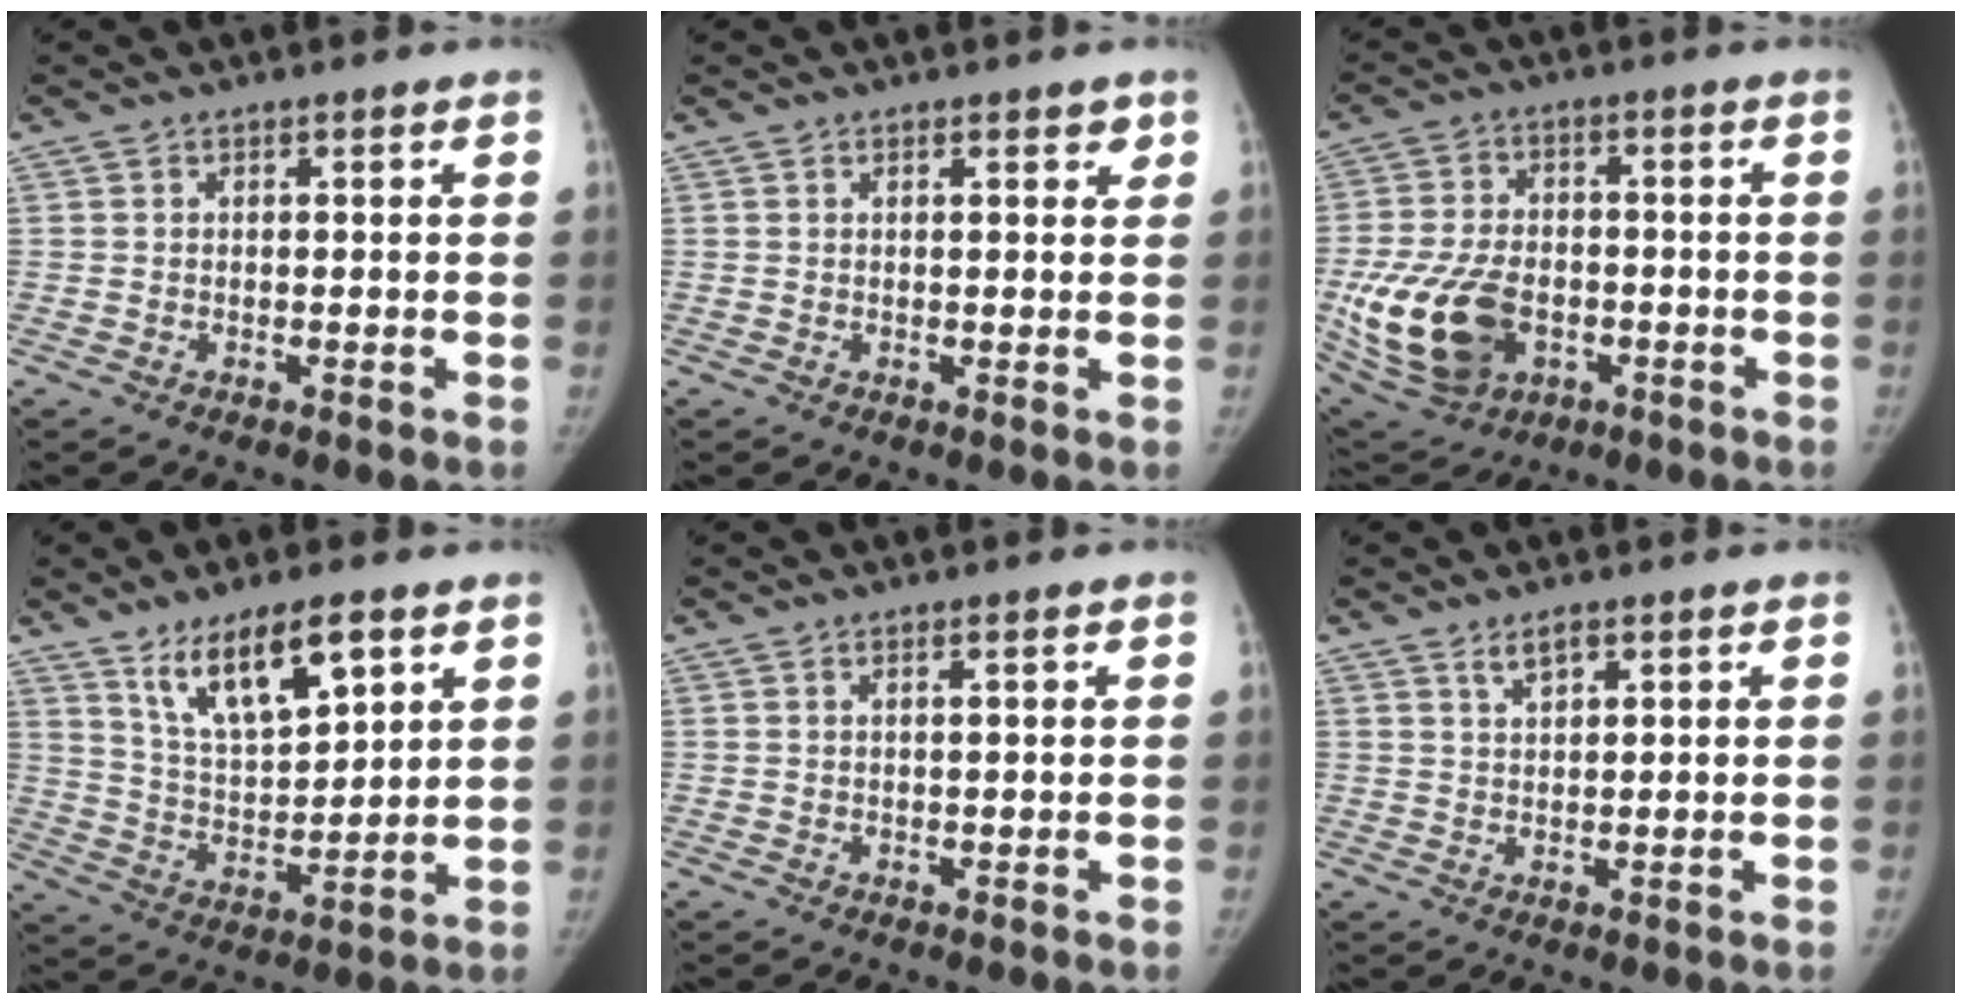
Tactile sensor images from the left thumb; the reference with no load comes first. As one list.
[{"total": 1.7, "force": [1.0, 0.7, 1.2], "torque": [-0.007, -0.003, 0.010]}, {"total": 17.1, "force": [-4.0, 11.5, 12.0], "torque": [-0.234, 0.004, -0.055]}, {"total": 13.1, "force": [7.6, 4.8, 9.6], "torque": [-0.144, -0.041, 0.146]}, {"total": 1.1, "force": [0.5, 0.1, 1.0], "torque": [-0.017, 0.002, 0.008]}, {"total": 2.5, "force": [1.7, 0.9, 1.6], "torque": [-0.027, -0.007, 0.036]}]